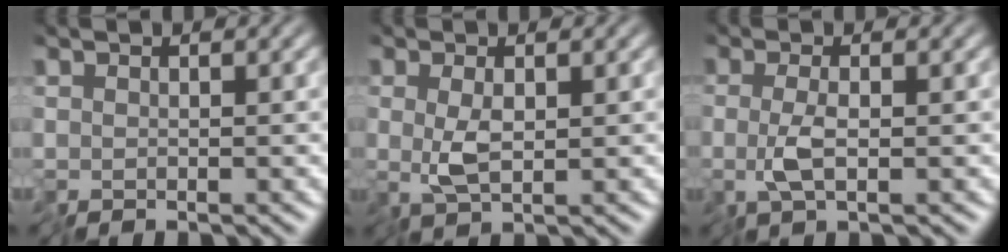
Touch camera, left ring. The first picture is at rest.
{"total": 1.9, "force": [-0.1, 0.4, 1.9], "torque": [-0.038, 0.000, 0.001]}
{"total": 2.2, "force": [-0.6, 0.1, 2.1], "torque": [-0.043, -0.005, -0.012]}